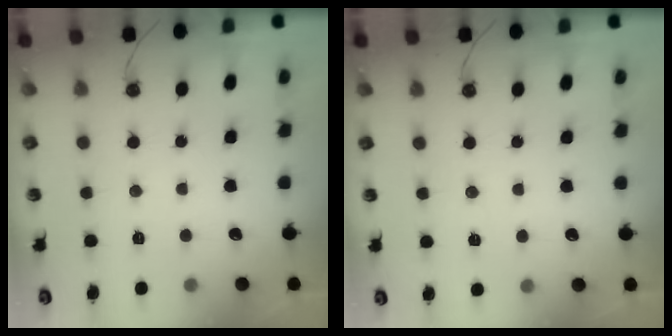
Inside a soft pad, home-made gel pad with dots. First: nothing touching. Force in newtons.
{"total": 2.6, "press": 1.7, "slide": 1.9}